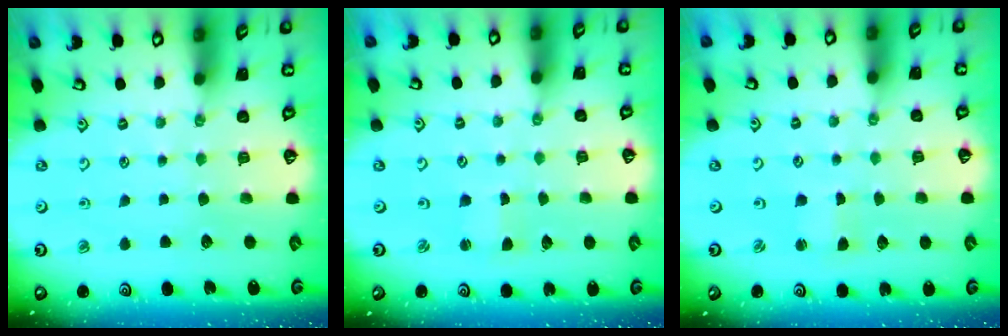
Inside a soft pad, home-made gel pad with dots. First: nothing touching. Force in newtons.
{"total": 1.4, "press": 1.4, "slide": 0.0}
{"total": 1.1, "press": 1.1, "slide": 0.3}